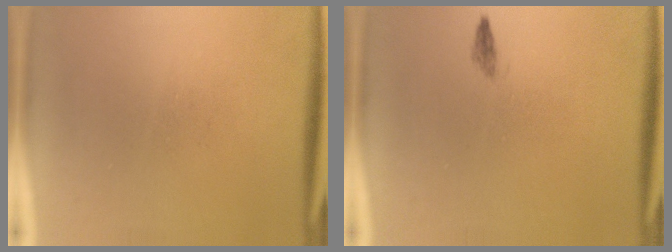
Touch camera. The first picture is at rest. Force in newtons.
{"total": 0.8}